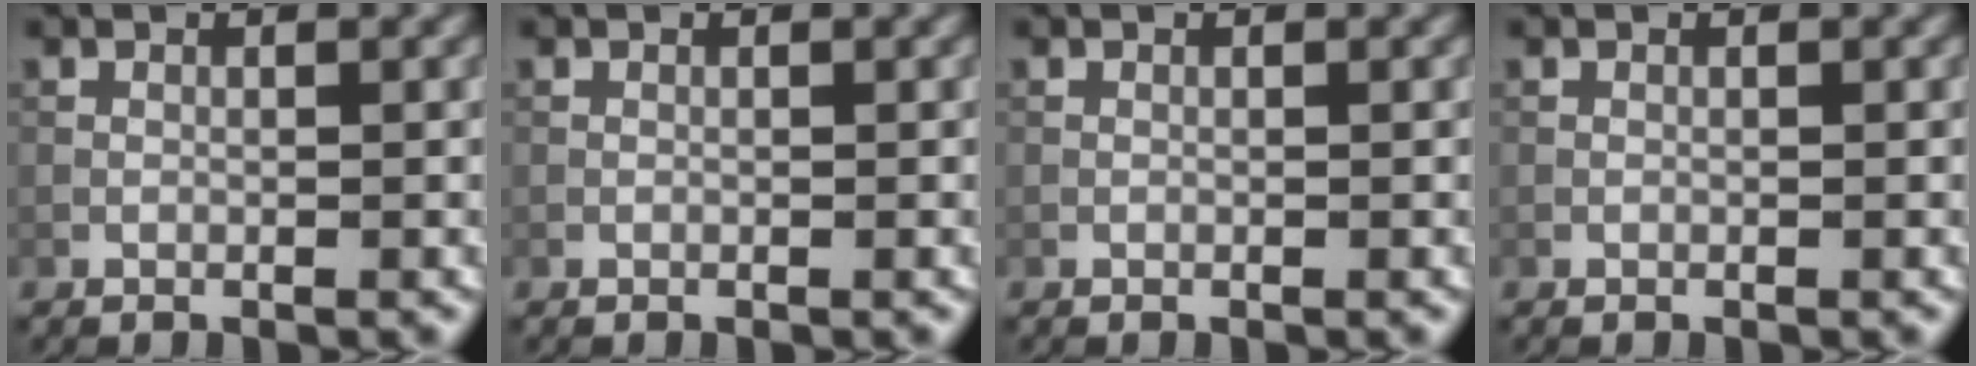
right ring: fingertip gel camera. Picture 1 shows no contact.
{"total": 0.0}
{"total": 0.0}
{"total": 0.0}